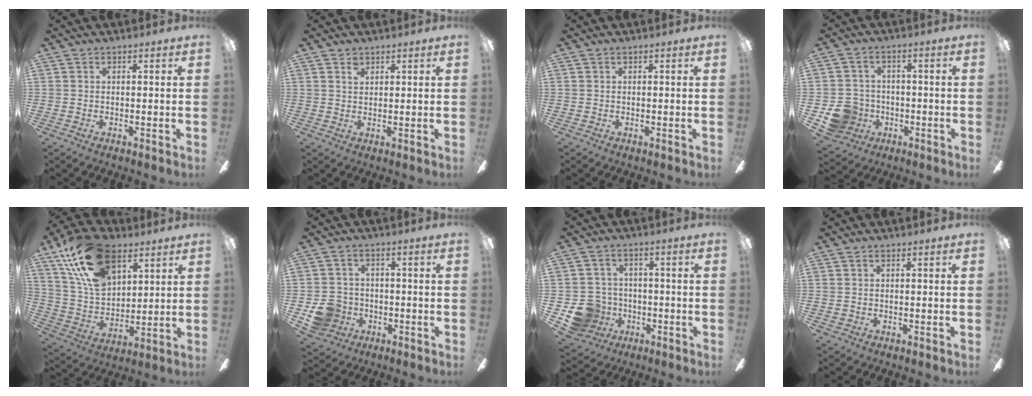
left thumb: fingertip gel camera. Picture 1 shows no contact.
{"total": 2.2, "force": [1.5, 1.3, 0.8], "torque": [-0.011, -0.003, 0.027]}
{"total": 0.0}
{"total": 8.7, "force": [-3.1, 7.9, 2.1], "torque": [-0.057, 0.027, -0.051]}
{"total": 20.9, "force": [11.9, 11.8, 12.5], "torque": [-0.263, -0.039, 0.215]}
{"total": 7.9, "force": [-2.8, 7.0, 2.2], "torque": [-0.050, 0.028, -0.046]}
{"total": 9.8, "force": [-3.7, 8.7, 2.5], "torque": [-0.067, 0.027, -0.060]}
{"total": 0.8, "force": [0.3, 0.7, 0.3], "torque": [-0.007, 0.005, 0.005]}